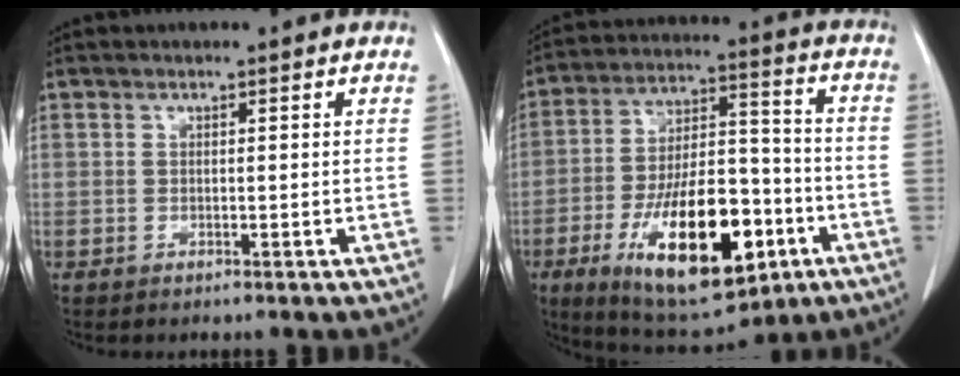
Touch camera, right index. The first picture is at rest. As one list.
[{"total": 21.4, "force": [-8.6, 8.0, 17.9], "torque": [-0.318, -0.004, -0.131]}]